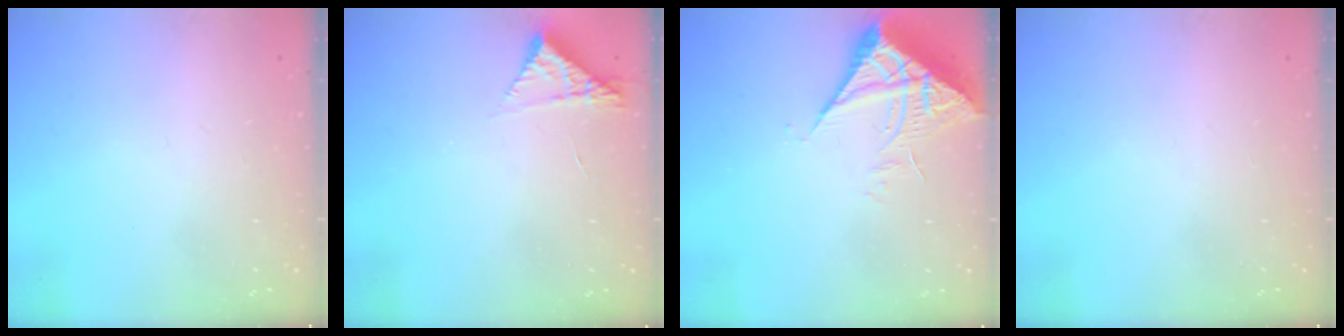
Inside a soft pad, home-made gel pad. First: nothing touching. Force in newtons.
{"total": 4.3, "press": 4.3, "slide": 0.3}
{"total": 7.2, "press": 7.2, "slide": 0.8}
{"total": 0.0}